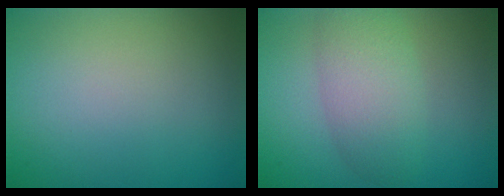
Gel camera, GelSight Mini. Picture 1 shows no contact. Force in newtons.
{"total": 4.9, "press": 4.9, "slide": 0.2}